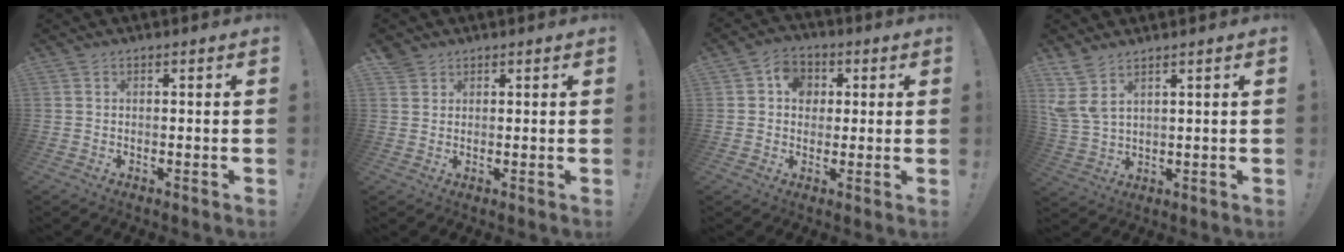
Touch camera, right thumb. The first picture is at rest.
{"total": 2.6, "force": [2.1, 1.6, 0.3], "torque": [-0.001, -0.013, 0.038]}
{"total": 8.1, "force": [1.7, 7.1, 3.5], "torque": [-0.041, 0.001, 0.033]}
{"total": 6.4, "force": [4.6, 2.3, 3.9], "torque": [-0.084, -0.023, 0.089]}